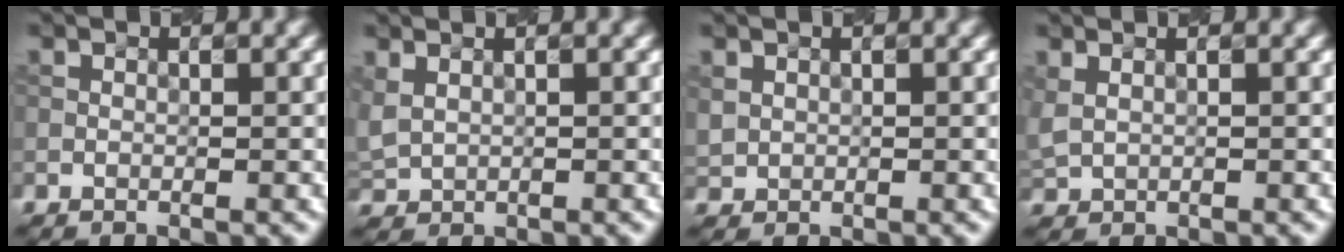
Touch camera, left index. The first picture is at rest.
{"total": 1.5, "force": [0.7, 1.0, 0.8], "torque": [-0.023, 0.001, 0.020]}
{"total": 1.0, "force": [0.4, 0.9, 0.1], "torque": [0.000, -0.001, 0.010]}
{"total": 1.1, "force": [0.5, 0.8, 0.7], "torque": [-0.017, 0.000, 0.016]}